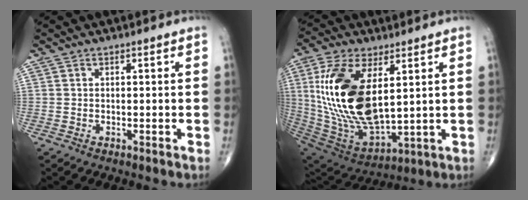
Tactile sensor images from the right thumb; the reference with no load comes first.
{"total": 23.2, "force": [4.9, 11.4, 19.6], "torque": [-0.392, -0.030, 0.103]}